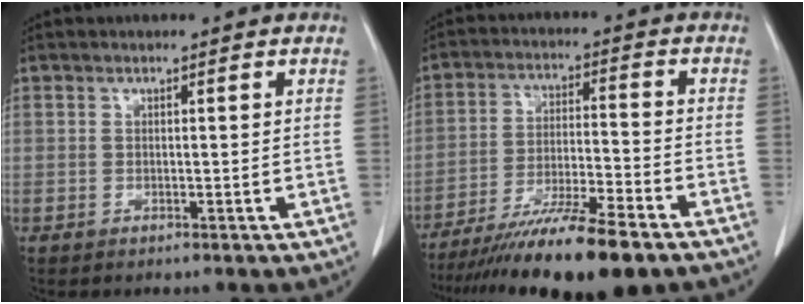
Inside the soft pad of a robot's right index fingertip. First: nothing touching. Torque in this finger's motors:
{"motor_torque": [1.10, -1.04, 0.66, 0.21]}